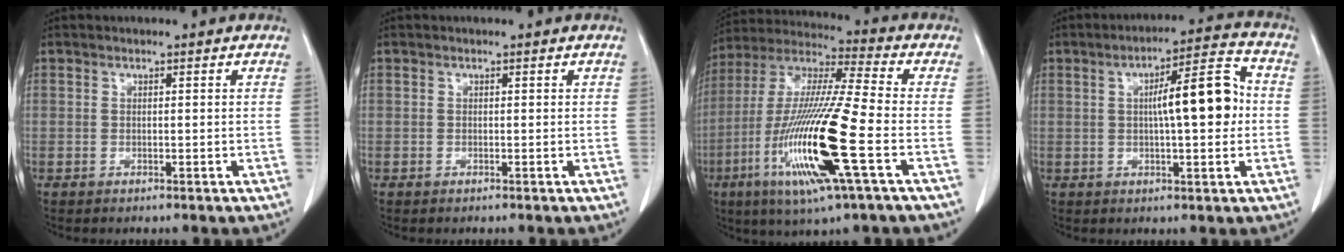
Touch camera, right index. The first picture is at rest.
{"total": 0.0}
{"total": 19.7, "force": [-6.3, 0.6, 18.7], "torque": [-0.398, -0.029, -0.125]}
{"total": 10.3, "force": [0.6, 2.1, 10.1], "torque": [-0.152, 0.026, 0.008]}